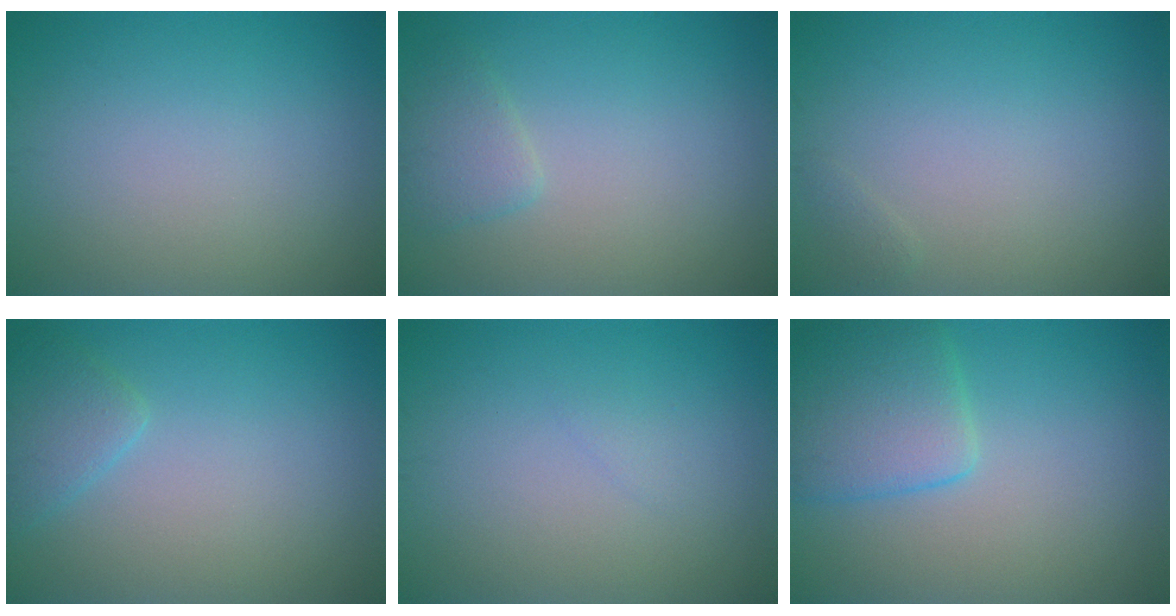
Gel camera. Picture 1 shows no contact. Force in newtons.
{"total": 1.9, "press": 1.9, "slide": 0.2}
{"total": 0.6, "press": 0.5, "slide": 0.1}
{"total": 2.1, "press": 2.1, "slide": 0.1}
{"total": 0.5, "press": 0.5, "slide": 0.1}
{"total": 4.7, "press": 4.7, "slide": 0.3}